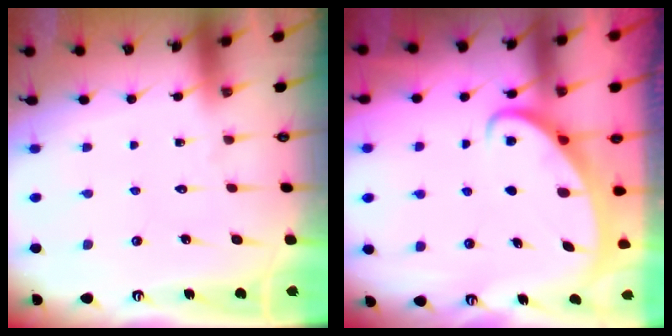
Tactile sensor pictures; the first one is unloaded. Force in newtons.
{"total": 2.5, "press": 2.5, "slide": 0.3}